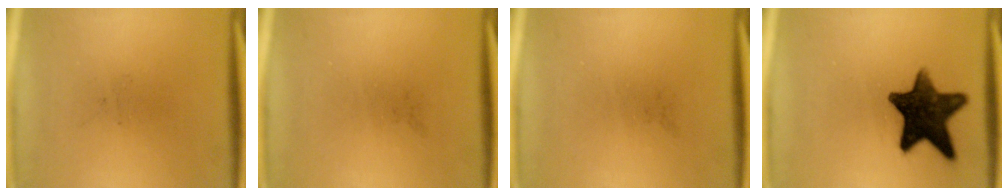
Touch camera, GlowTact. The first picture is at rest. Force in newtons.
{"total": 0.0}
{"total": 0.0}
{"total": 13.9}